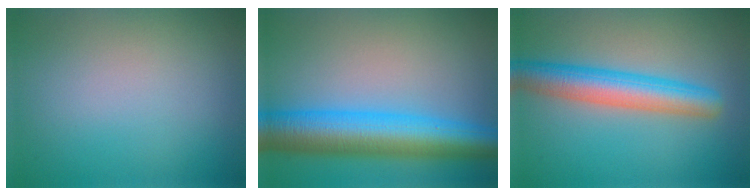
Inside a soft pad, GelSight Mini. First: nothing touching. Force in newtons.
{"total": 9.2, "press": 9.2, "slide": 0.1}
{"total": 5.8, "press": 5.8, "slide": 0.2}